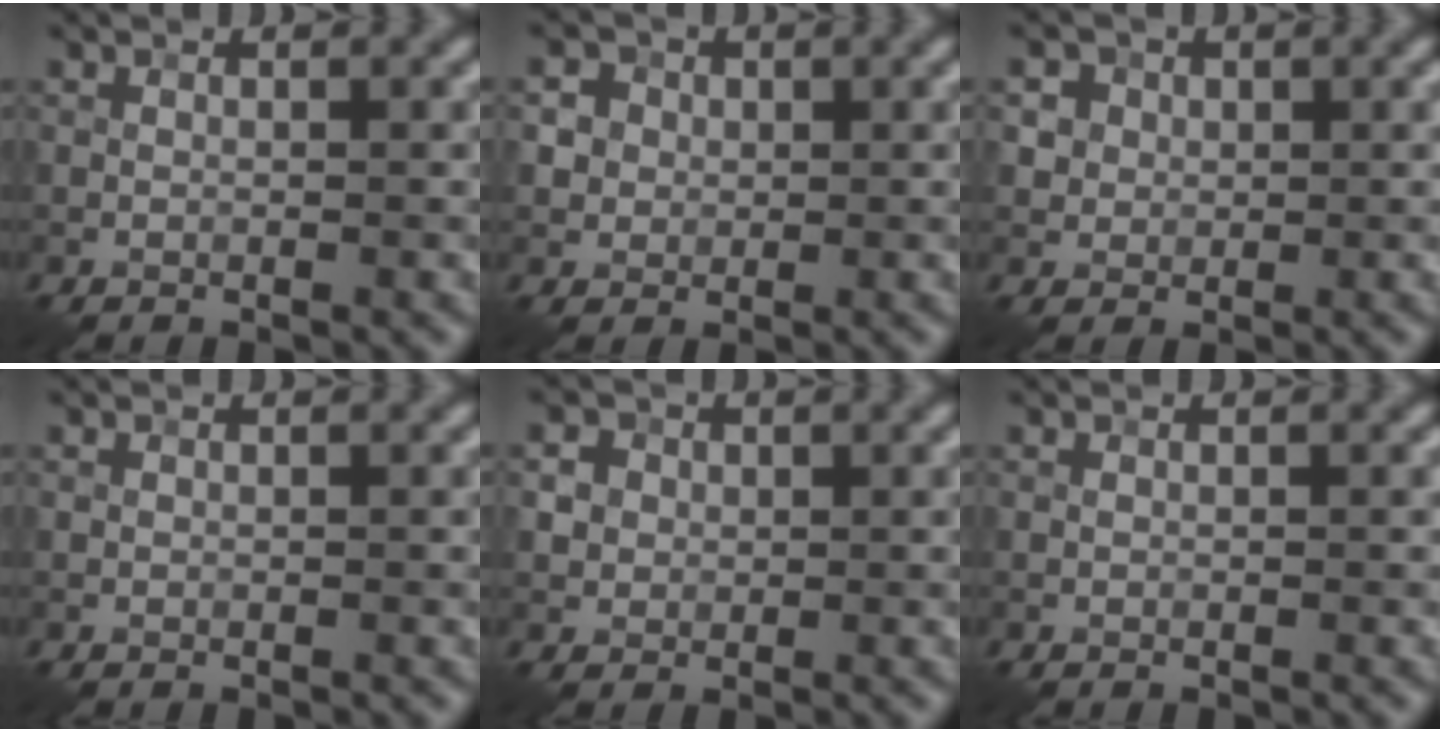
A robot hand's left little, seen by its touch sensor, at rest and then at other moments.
{"total": 3.7, "force": [1.1, 3.2, 1.4], "torque": [-0.014, 0.009, 0.014]}
{"total": 3.9, "force": [1.6, 3.3, 1.5], "torque": [-0.024, 0.009, 0.023]}
{"total": 0.0}
{"total": 2.7, "force": [0.8, 2.4, 1.0], "torque": [-0.012, 0.003, 0.013]}
{"total": 0.0}